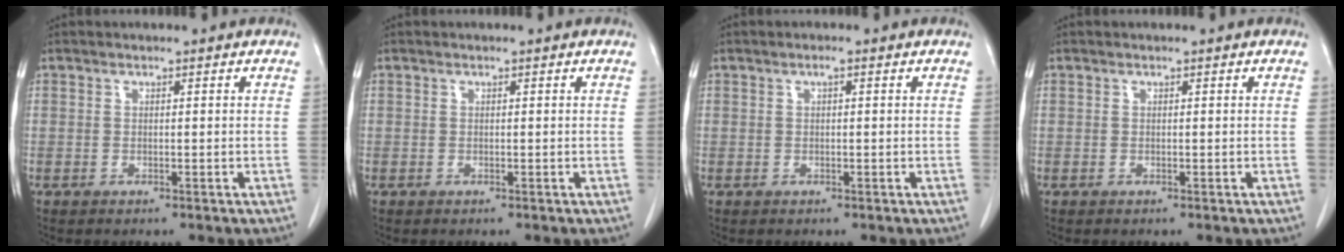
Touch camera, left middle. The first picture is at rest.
{"total": 0.0}
{"total": 0.7, "force": [0.3, 0.1, 0.6], "torque": [-0.014, 0.002, 0.004]}
{"total": 0.0}